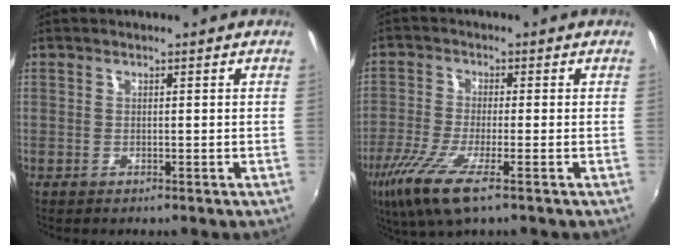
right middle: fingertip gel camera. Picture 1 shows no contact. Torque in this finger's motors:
{"motor_torque": [1.22, -0.92, 0.58, 0.21]}